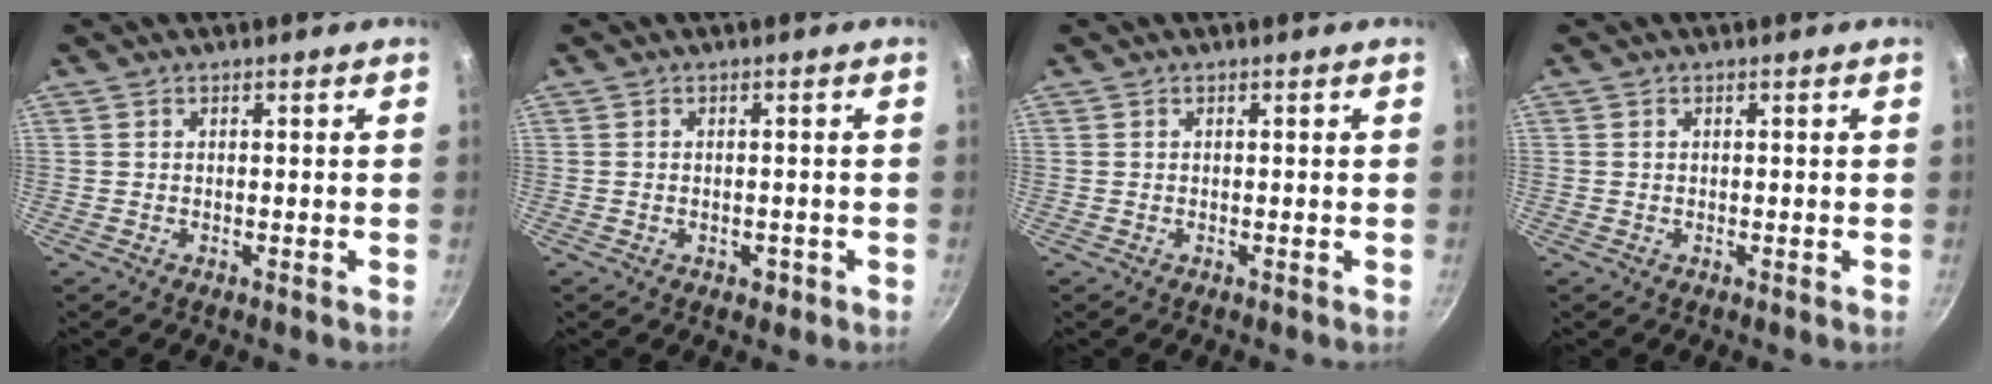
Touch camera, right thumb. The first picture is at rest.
{"total": 1.7, "force": [-0.7, 1.1, 1.1], "torque": [-0.014, 0.003, -0.006]}
{"total": 0.0}
{"total": 0.0}